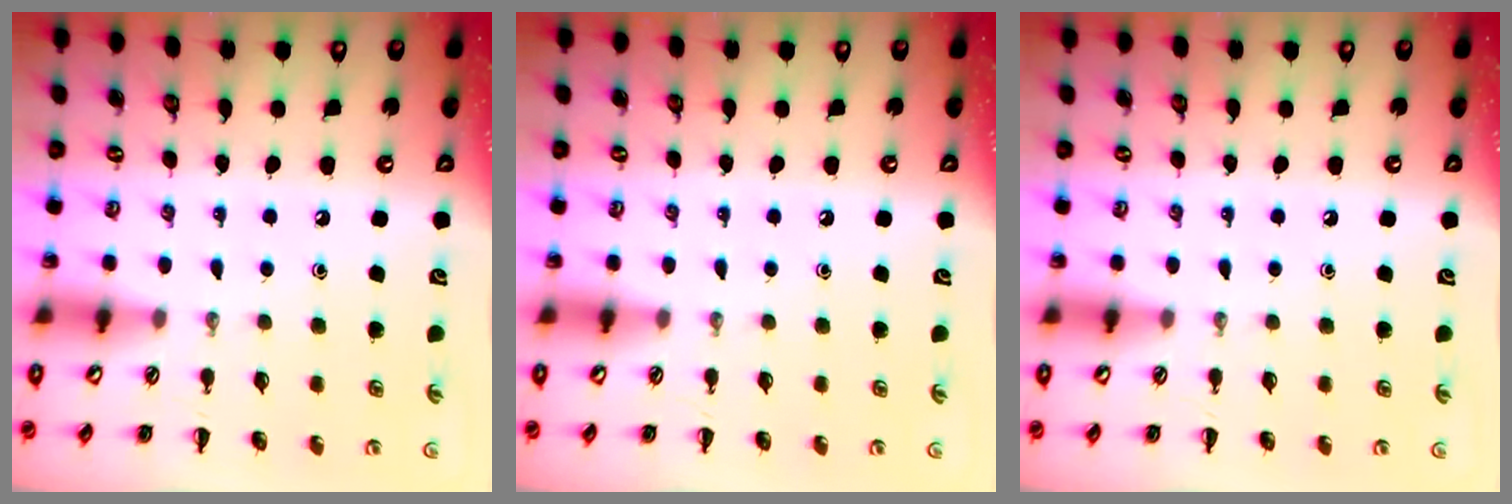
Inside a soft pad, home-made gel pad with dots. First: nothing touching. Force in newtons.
{"total": 0.0}
{"total": 0.0}